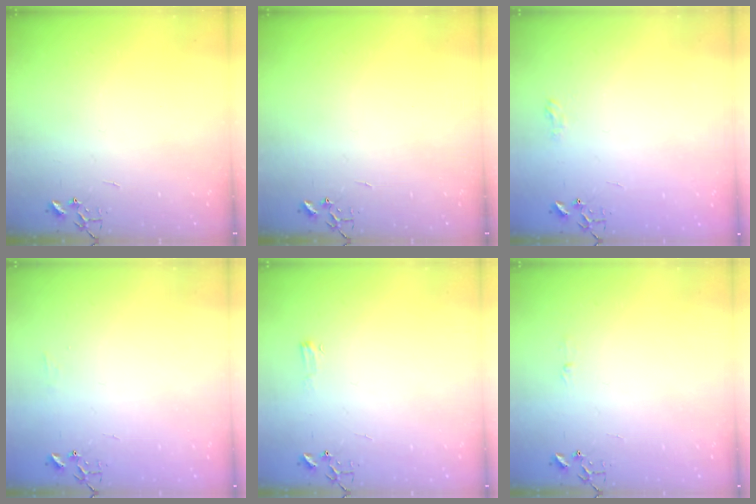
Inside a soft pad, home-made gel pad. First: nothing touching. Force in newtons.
{"total": 0.0}
{"total": 6.5, "press": 6.5, "slide": 0.6}
{"total": 5.1, "press": 5.1, "slide": 0.7}
{"total": 4.1, "press": 4.1, "slide": 0.6}
{"total": 3.5, "press": 3.5, "slide": 0.4}